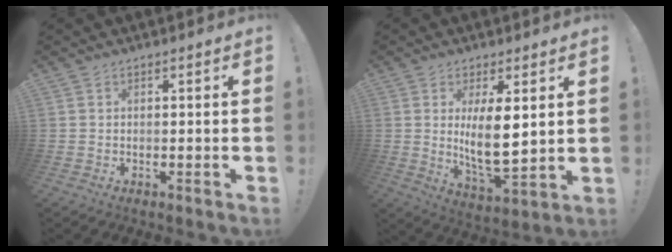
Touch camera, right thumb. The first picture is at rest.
{"total": 11.4, "force": [2.7, 3.9, 10.3], "torque": [-0.179, -0.030, 0.044]}